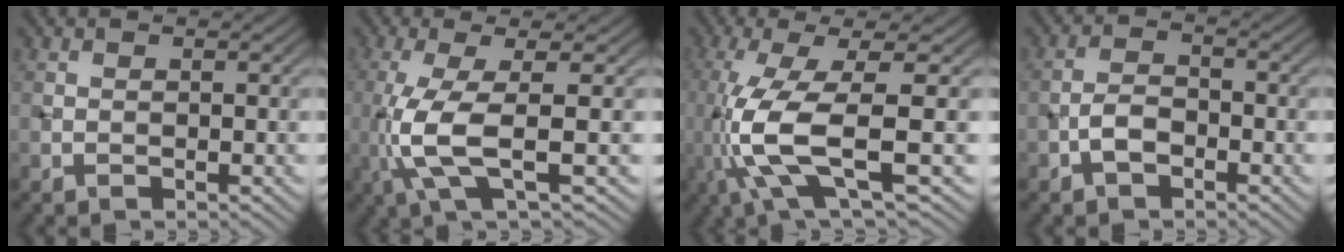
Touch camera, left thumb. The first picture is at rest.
{"total": 7.1, "force": [-0.9, 1.5, 6.8], "torque": [-0.143, 0.005, -0.025]}
{"total": 11.4, "force": [-2.3, 2.7, 10.8], "torque": [-0.222, 0.002, -0.045]}
{"total": 3.0, "force": [-1.6, 1.8, 1.9], "torque": [-0.034, 0.007, -0.035]}